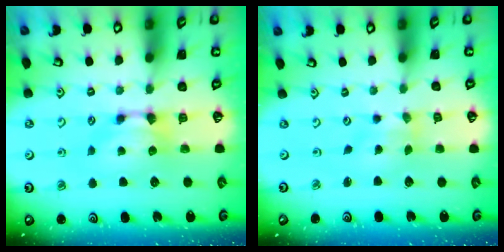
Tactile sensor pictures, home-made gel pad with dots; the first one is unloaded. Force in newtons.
{"total": 1.9, "press": 1.6, "slide": 0.9}